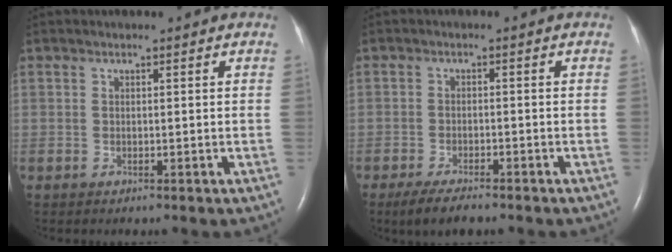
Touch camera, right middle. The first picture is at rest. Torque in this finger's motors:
{"motor_torque": [0.21, -0.21, 0.06, 0.03]}